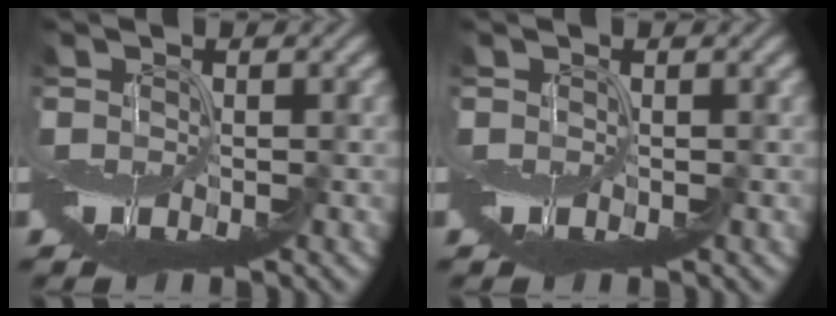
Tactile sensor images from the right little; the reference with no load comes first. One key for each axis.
{"total": 0.0}